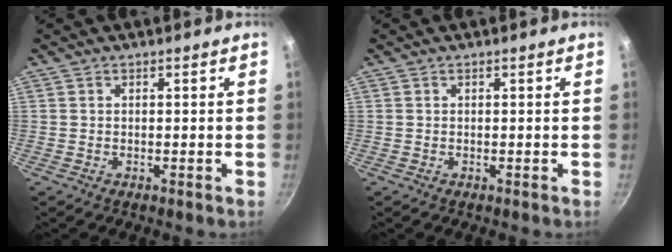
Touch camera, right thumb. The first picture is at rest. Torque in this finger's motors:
{"motor_torque": [0.00, 0.00, 0.00, 0.00, 0.00]}